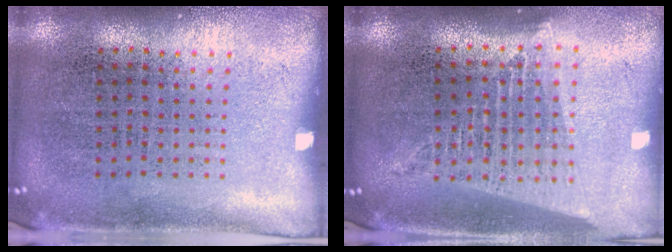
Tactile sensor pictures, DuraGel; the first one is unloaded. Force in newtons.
{"total": 1.7, "press": 1.6, "slide": 0.8}